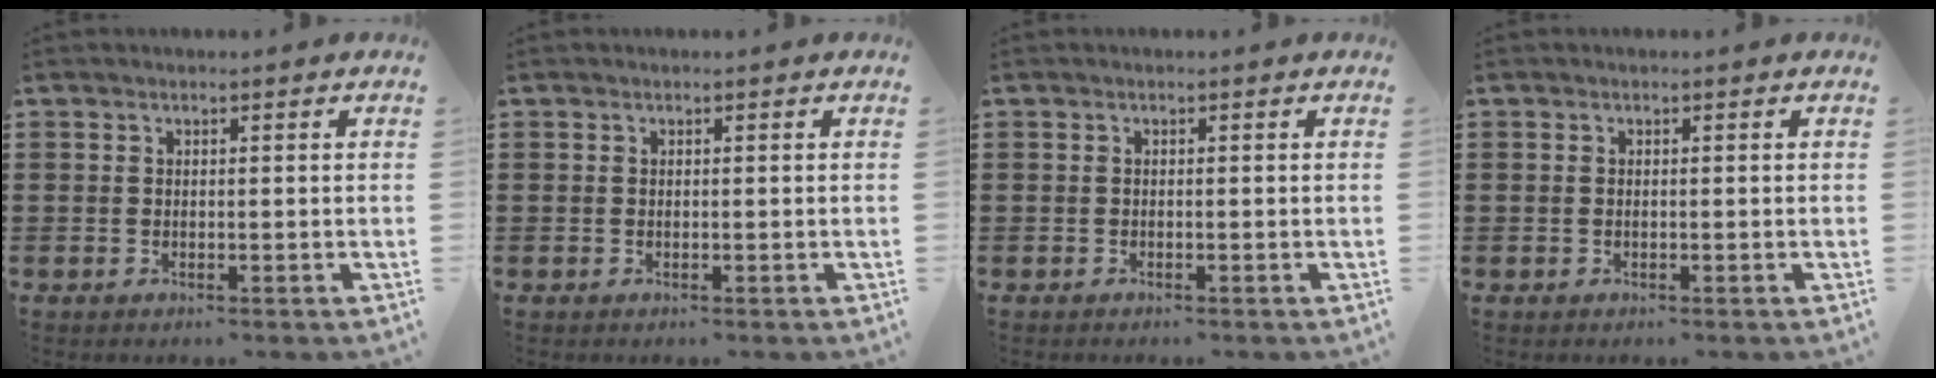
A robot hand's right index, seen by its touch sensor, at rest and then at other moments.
{"total": 0.0}
{"total": 0.0}
{"total": 0.0}